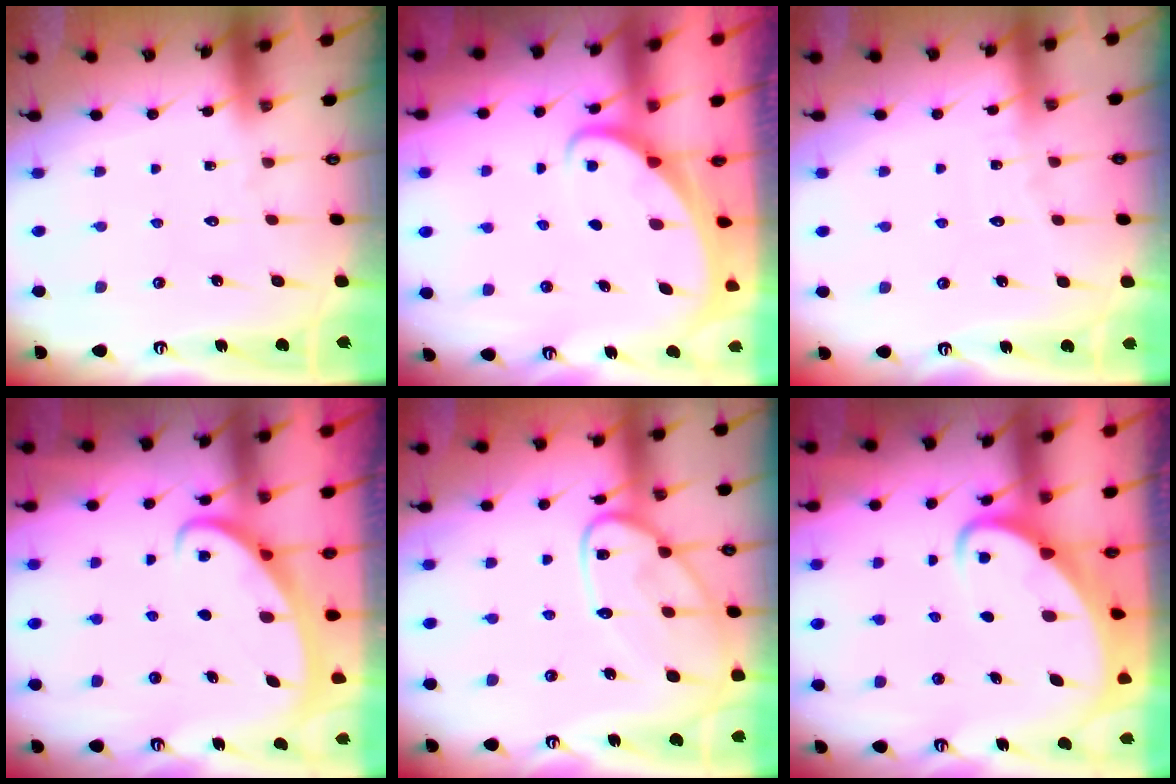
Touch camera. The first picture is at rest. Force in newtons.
{"total": 2.7, "press": 2.7, "slide": 0.4}
{"total": 3.3, "press": 3.3, "slide": 0.4}
{"total": 2.6, "press": 2.6, "slide": 0.3}
{"total": 14.5, "press": 14.5, "slide": 1.3}
{"total": 3.8, "press": 3.8, "slide": 0.3}